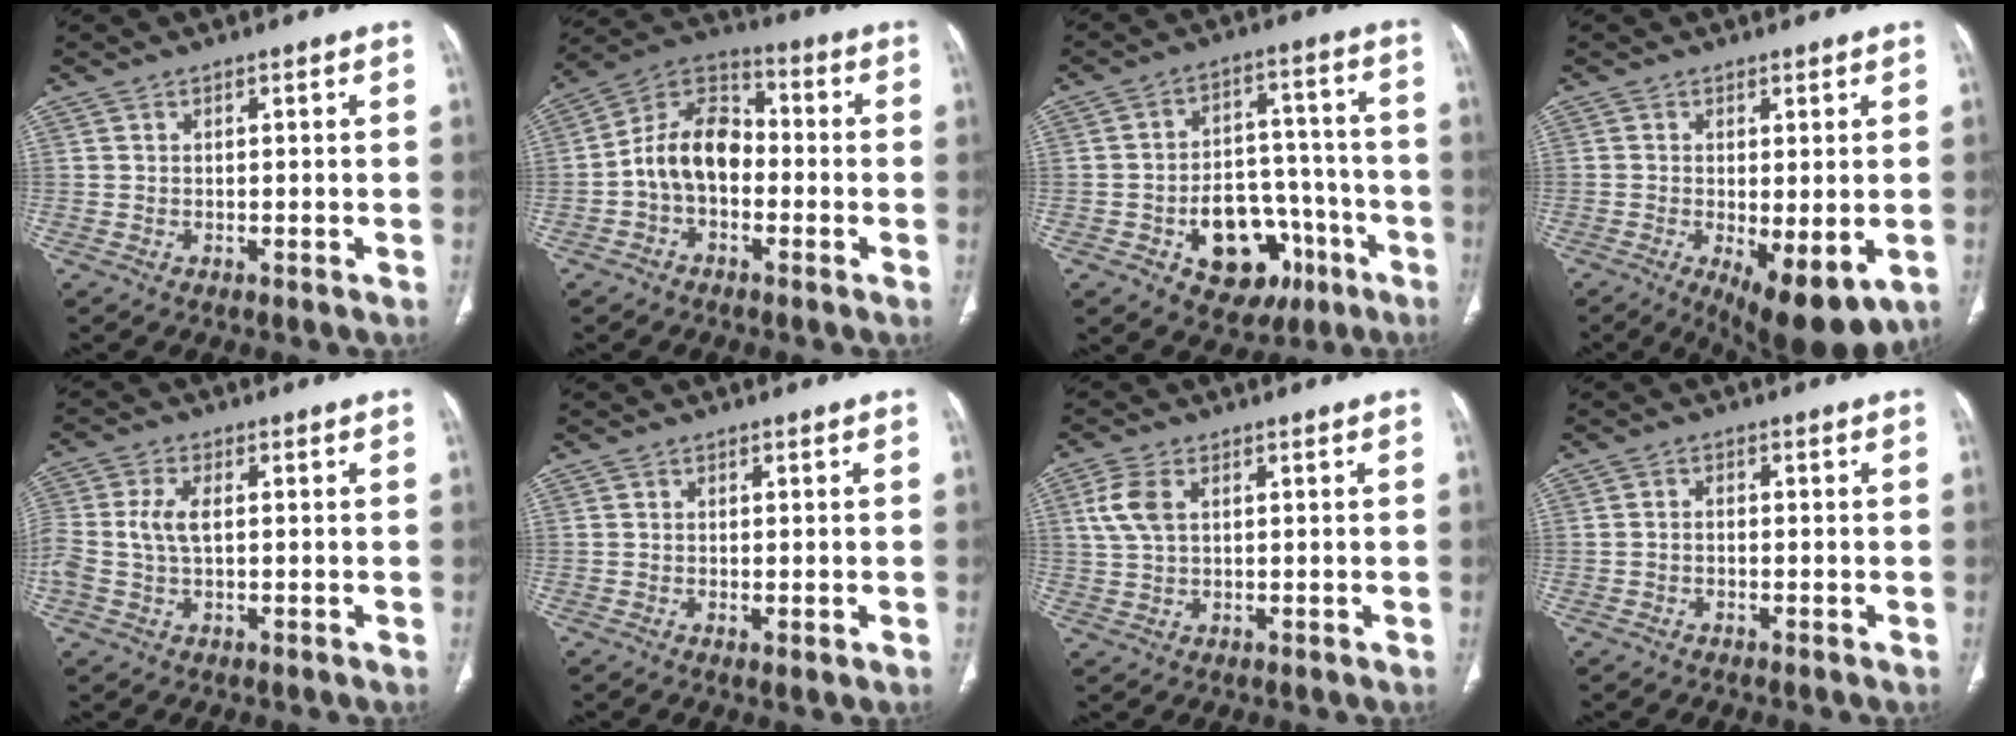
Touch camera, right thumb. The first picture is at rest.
{"total": 11.9, "force": [-2.0, 8.2, 8.4], "torque": [-0.133, 0.041, -0.051]}
{"total": 16.3, "force": [-7.0, 11.0, 9.8], "torque": [-0.096, 0.055, -0.090]}
{"total": 11.0, "force": [-3.4, 4.2, 9.6], "torque": [-0.138, -0.021, -0.040]}
{"total": 6.0, "force": [0.2, 3.3, 5.0], "torque": [-0.133, 0.011, 0.002]}
{"total": 1.2, "force": [-0.2, 0.4, 1.1], "torque": [-0.025, -0.006, -0.003]}
{"total": 5.4, "force": [1.5, 3.1, 4.1], "torque": [-0.102, 0.009, 0.032]}
{"total": 1.2, "force": [-0.5, 0.9, 0.8], "torque": [-0.010, 0.005, -0.009]}